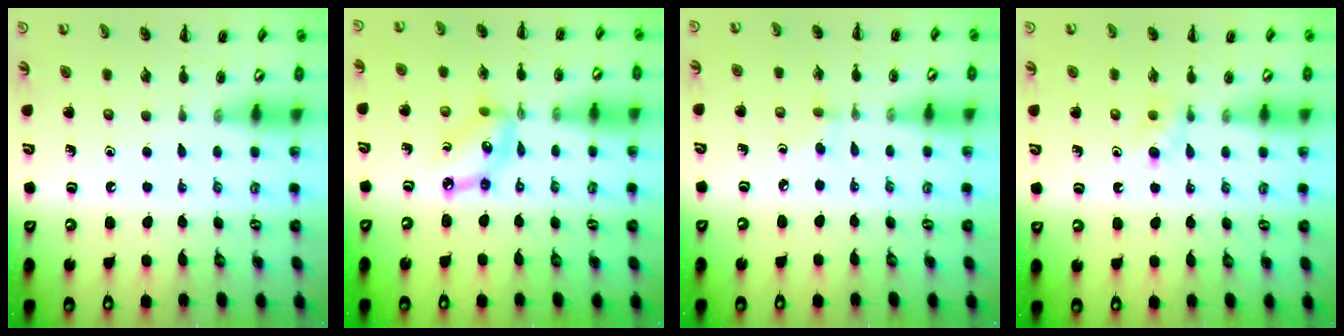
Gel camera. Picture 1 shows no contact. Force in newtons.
{"total": 9.2, "press": 9.0, "slide": 2.1}
{"total": 2.6, "press": 2.4, "slide": 1.2}
{"total": 3.0, "press": 2.7, "slide": 1.2}